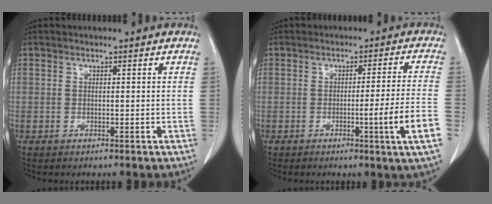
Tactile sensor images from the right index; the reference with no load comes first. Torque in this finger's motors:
{"motor_torque": [0.80, -0.25, 0.40, 0.06]}